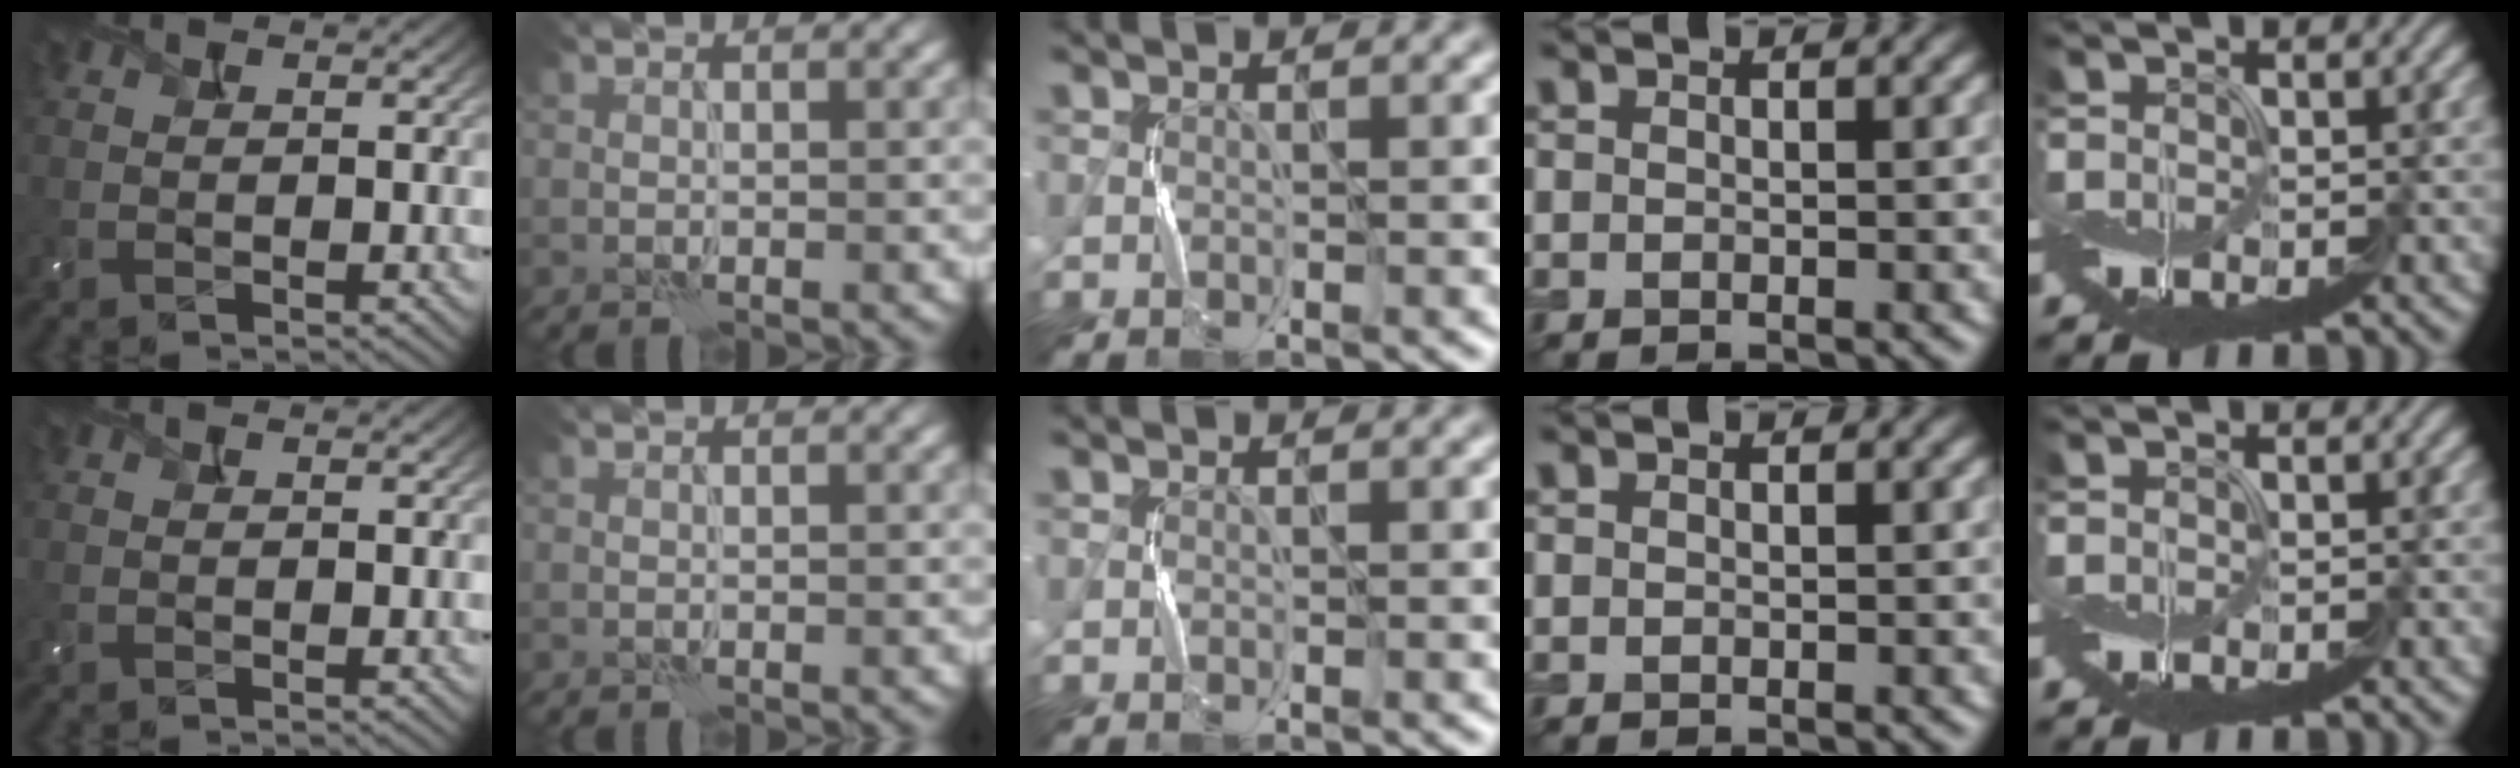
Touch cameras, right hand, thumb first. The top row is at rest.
{}